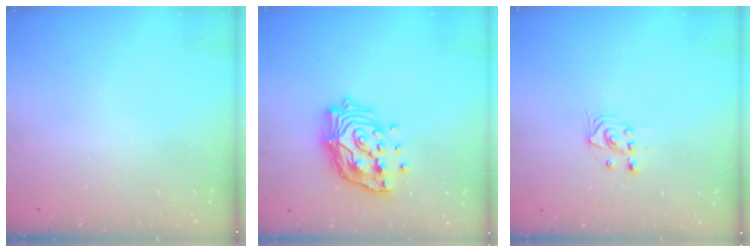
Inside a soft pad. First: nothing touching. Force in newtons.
{"total": 16.1, "press": 16.0, "slide": 1.8}
{"total": 3.2, "press": 3.2, "slide": 0.4}